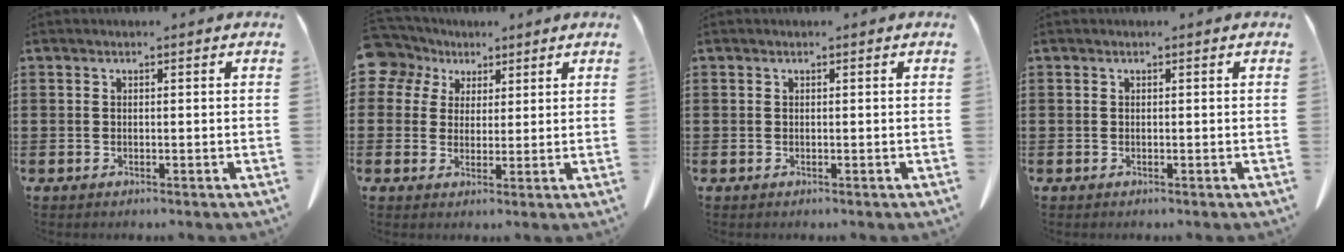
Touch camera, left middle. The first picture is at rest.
{"total": 5.9, "force": [3.3, 4.6, 1.5], "torque": [-0.051, 0.002, 0.062]}
{"total": 0.0}
{"total": 0.0}